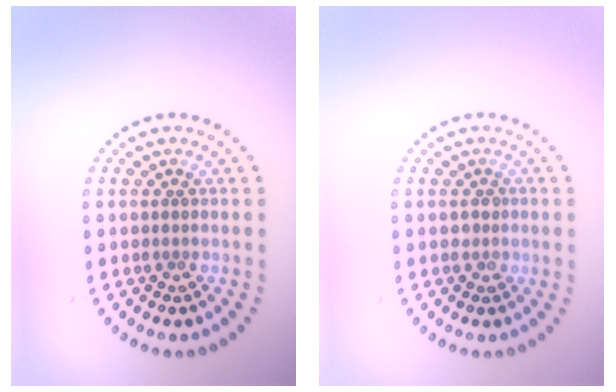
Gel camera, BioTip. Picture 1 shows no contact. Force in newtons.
{"total": 0.9, "press": 0.8, "slide": 0.5}